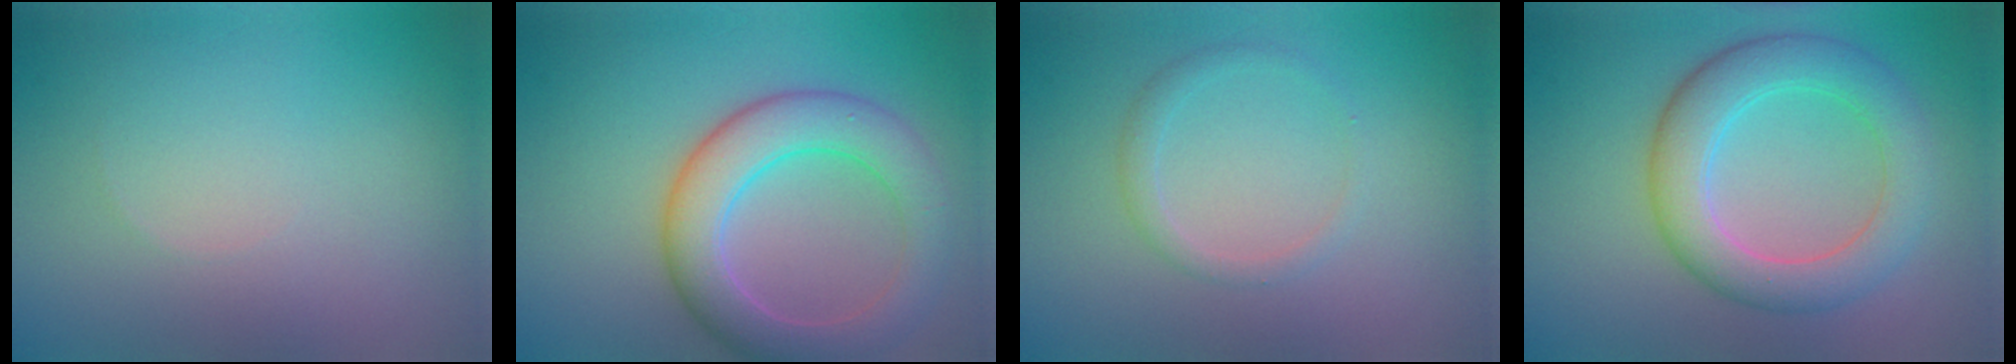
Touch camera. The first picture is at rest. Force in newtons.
{"total": 6.8, "press": 6.7, "slide": 0.3}
{"total": 1.5, "press": 1.5, "slide": 0.1}
{"total": 6.1, "press": 6.1, "slide": 0.5}